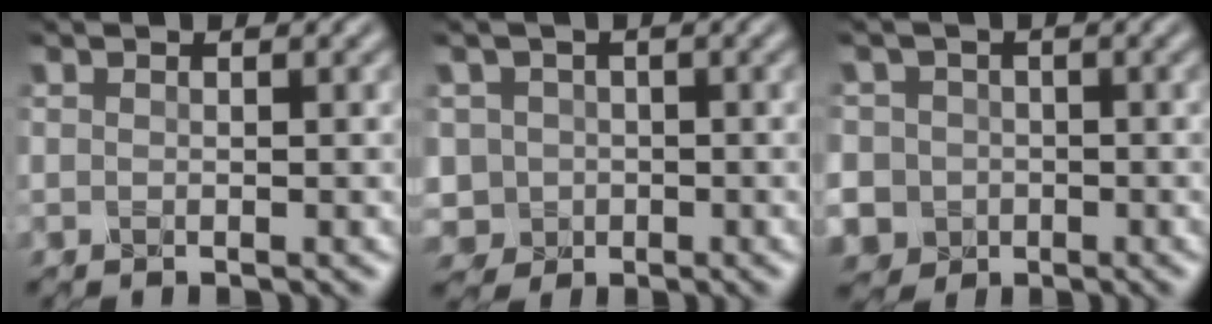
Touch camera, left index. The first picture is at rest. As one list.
[{"total": 3.2, "force": [-0.6, 3.2, 0.3], "torque": [0.009, 0.004, -0.015]}, {"total": 7.9, "force": [-1.7, 7.5, 1.9], "torque": [-0.051, 0.000, -0.066]}]